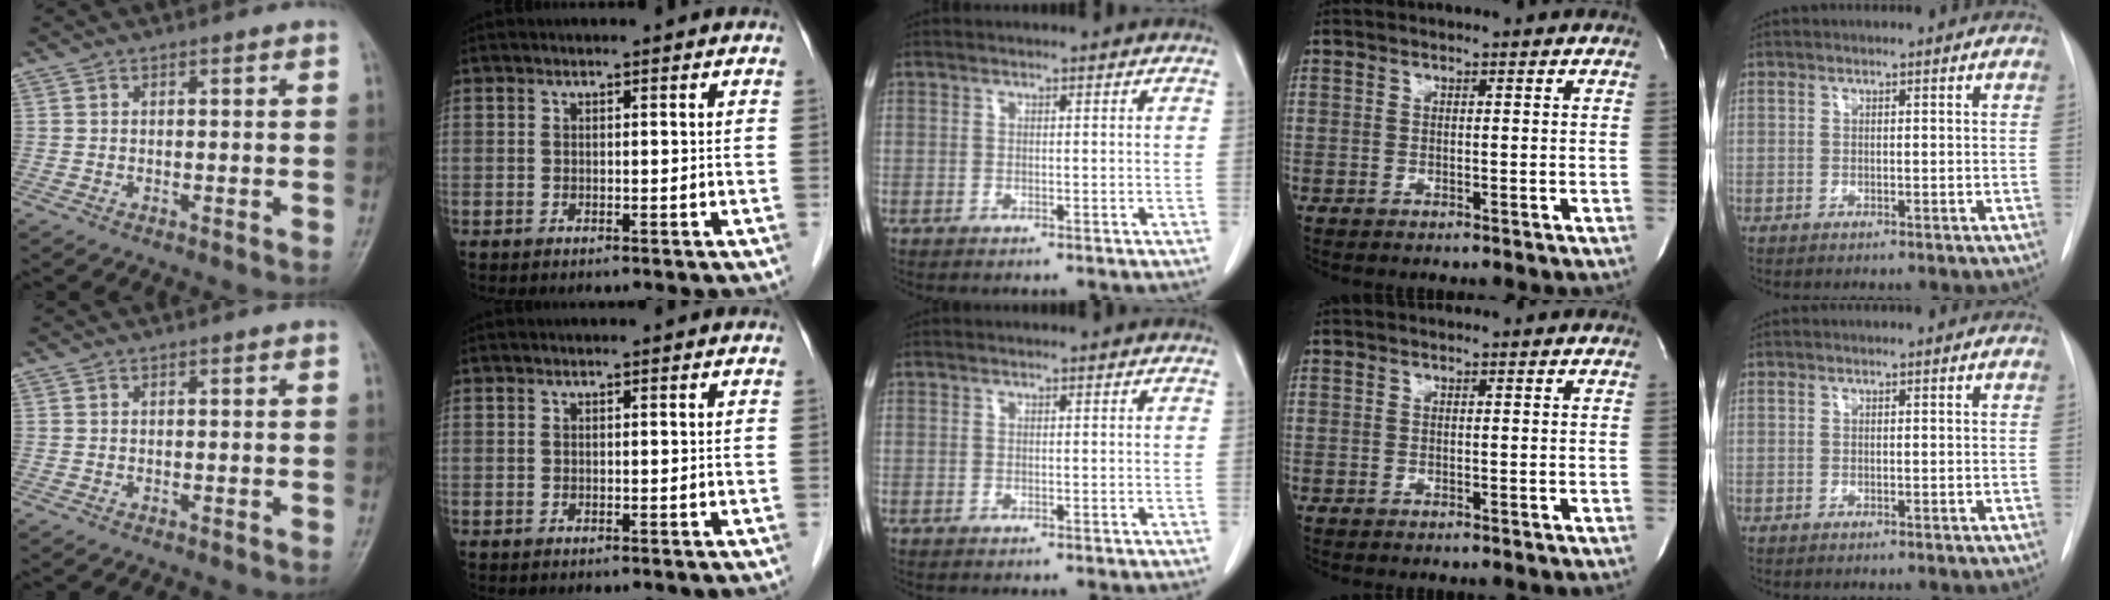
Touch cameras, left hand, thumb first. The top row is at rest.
{}